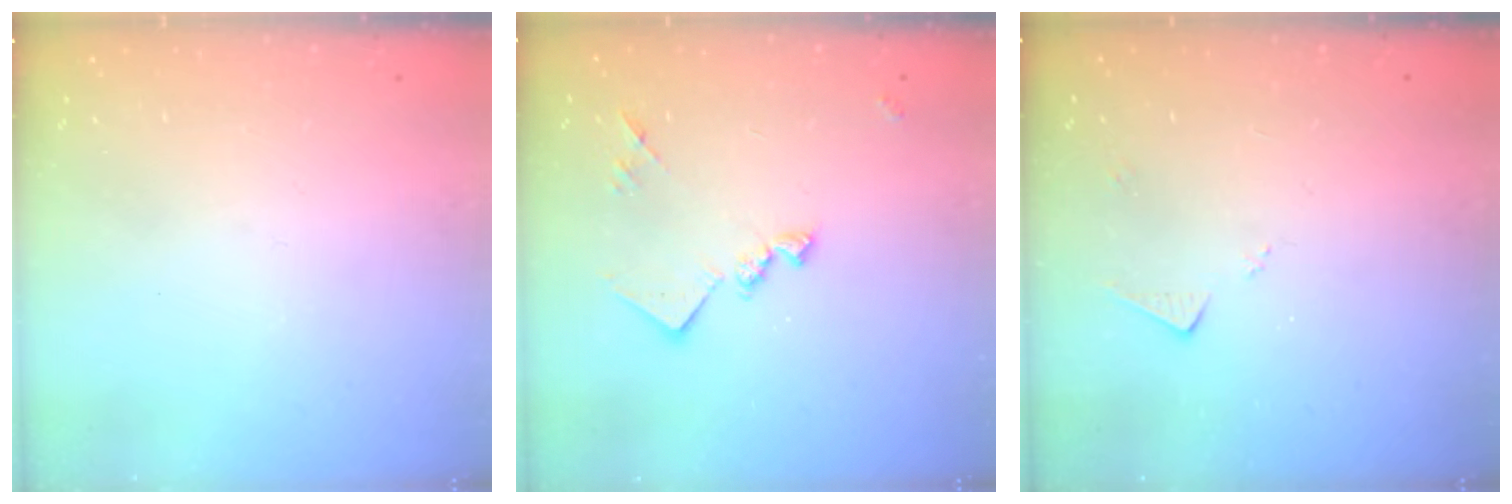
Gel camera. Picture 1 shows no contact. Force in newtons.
{"total": 11.9, "press": 11.9, "slide": 0.6}
{"total": 4.2, "press": 4.1, "slide": 0.6}